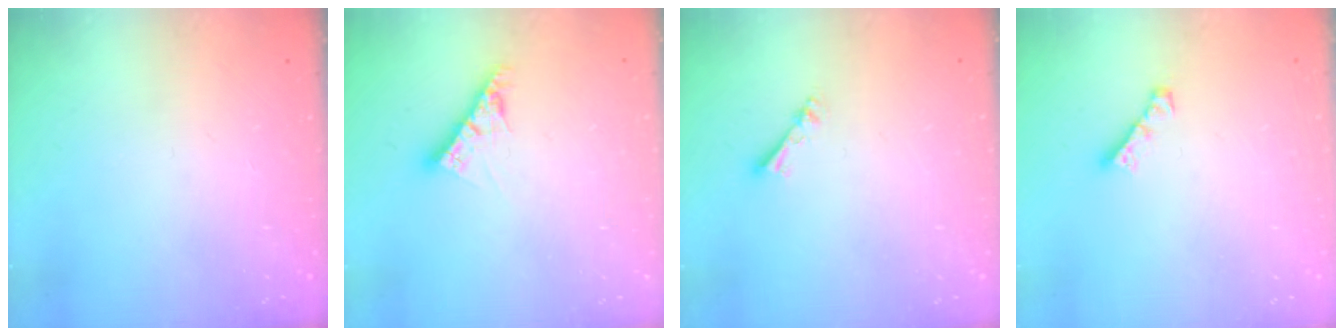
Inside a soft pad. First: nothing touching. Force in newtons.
{"total": 7.8, "press": 7.7, "slide": 0.8}
{"total": 2.4, "press": 2.4, "slide": 0.4}
{"total": 3.0, "press": 3.0, "slide": 0.3}